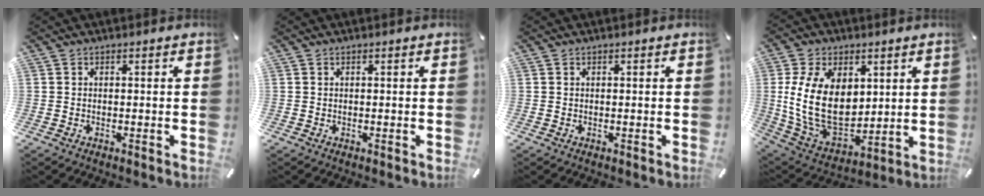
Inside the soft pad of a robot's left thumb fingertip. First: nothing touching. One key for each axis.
{"total": 0.0}
{"total": 0.0}
{"total": 18.2, "fx": 2.5, "fy": 13.0, "fz": 12.5, "tx": -0.272, "ty": -0.019, "tz": 0.047}